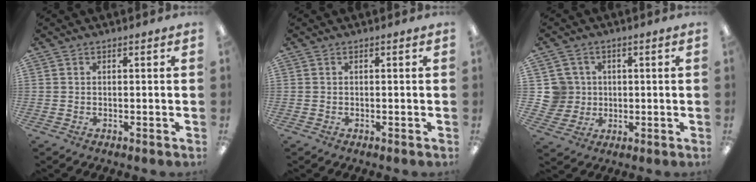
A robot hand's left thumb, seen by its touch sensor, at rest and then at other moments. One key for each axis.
{"total": 0.0}
{"total": 7.1, "fx": 1.4, "fy": 6.9, "fz": 0.8, "tx": -0.040, "ty": 0.003, "tz": 0.030}